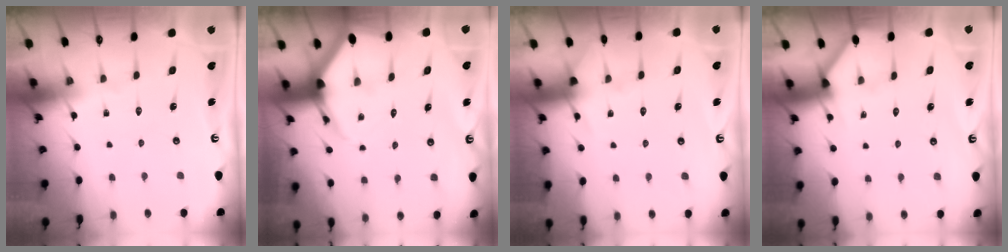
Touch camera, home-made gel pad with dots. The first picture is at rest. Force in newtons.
{"total": 4.6, "press": 4.6, "slide": 0.5}
{"total": 5.0, "press": 4.9, "slide": 0.6}
{"total": 2.6, "press": 2.6, "slide": 0.1}